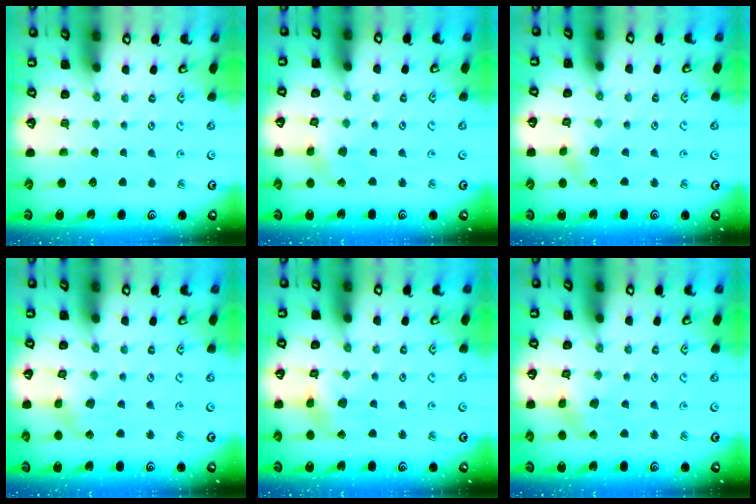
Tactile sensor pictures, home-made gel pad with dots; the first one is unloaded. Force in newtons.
{"total": 2.4, "press": 2.4, "slide": 0.2}
{"total": 3.5, "press": 3.4, "slide": 0.6}
{"total": 2.8, "press": 2.8, "slide": 0.4}
{"total": 5.2, "press": 5.1, "slide": 0.6}
{"total": 2.4, "press": 2.3, "slide": 0.5}